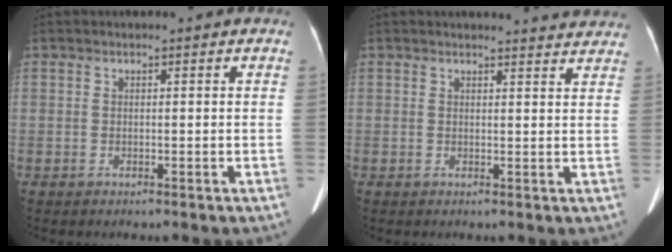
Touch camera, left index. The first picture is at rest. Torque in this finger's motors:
{"motor_torque": [0.02, -0.65, -0.02, 0.01]}